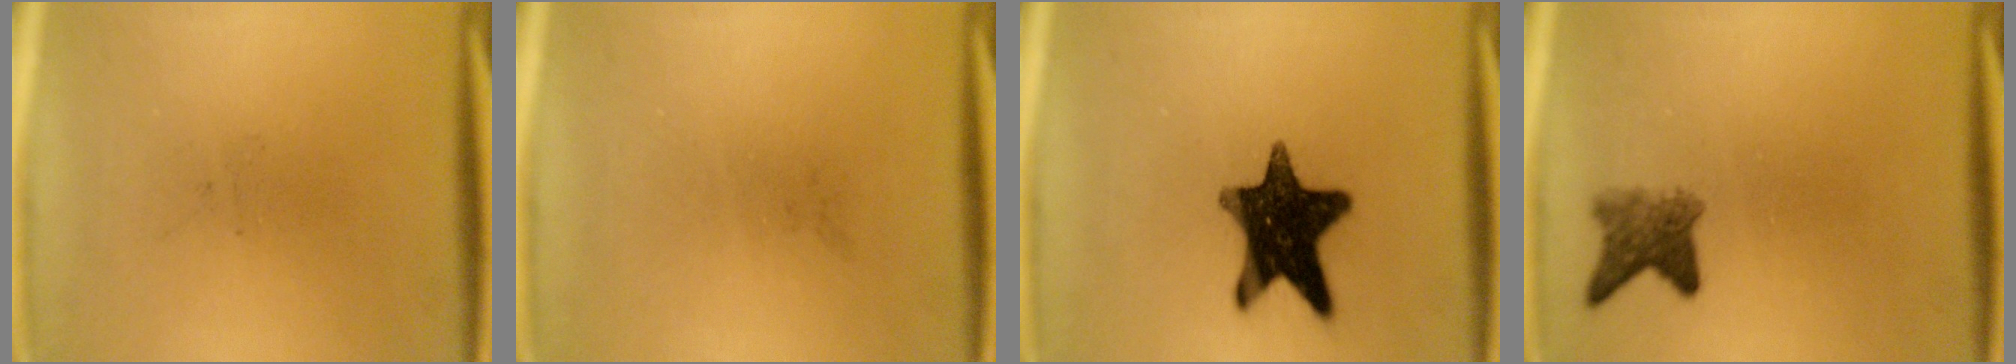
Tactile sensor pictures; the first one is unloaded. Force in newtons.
{"total": 0.0}
{"total": 14.4}
{"total": 3.7}